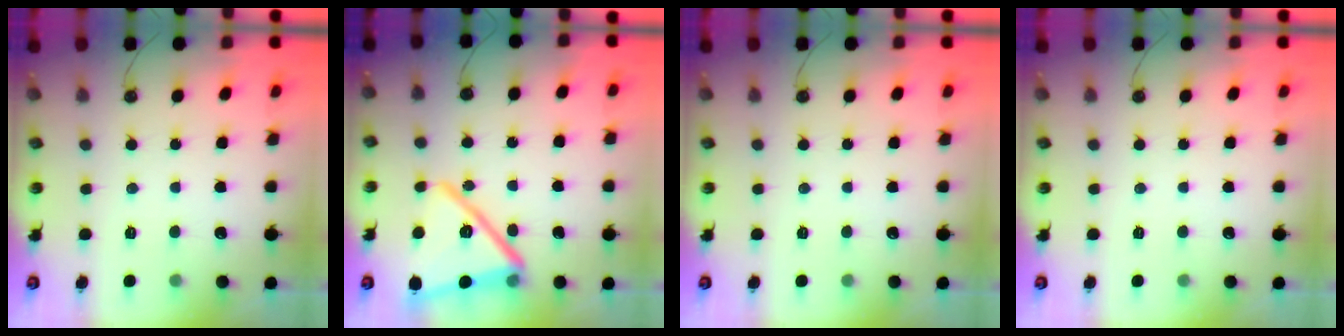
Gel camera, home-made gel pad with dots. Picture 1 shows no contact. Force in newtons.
{"total": 20.9, "press": 20.4, "slide": 4.5}
{"total": 0.0}
{"total": 0.0}